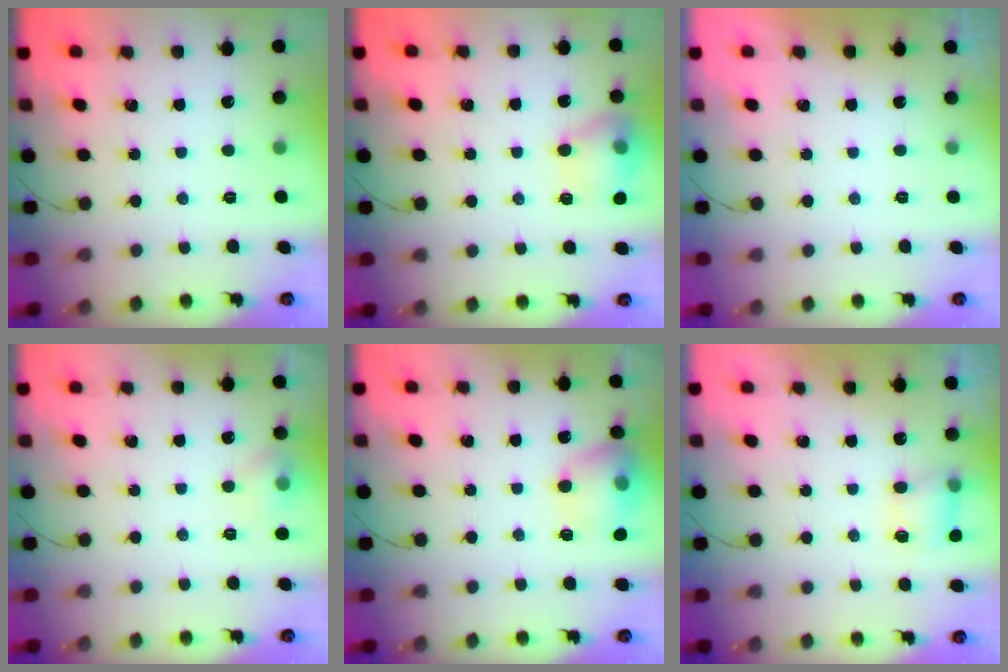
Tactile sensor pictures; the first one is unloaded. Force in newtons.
{"total": 13.3, "press": 13.2, "slide": 1.0}
{"total": 0.0}
{"total": 6.3, "press": 6.2, "slide": 1.1}
{"total": 13.8, "press": 13.7, "slide": 2.0}
{"total": 4.7, "press": 4.7, "slide": 0.6}